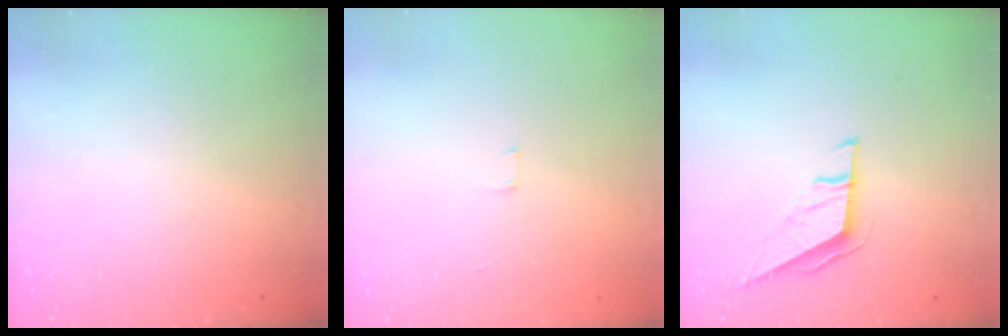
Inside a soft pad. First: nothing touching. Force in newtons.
{"total": 1.8, "press": 1.8, "slide": 0.1}
{"total": 6.0, "press": 5.9, "slide": 0.9}